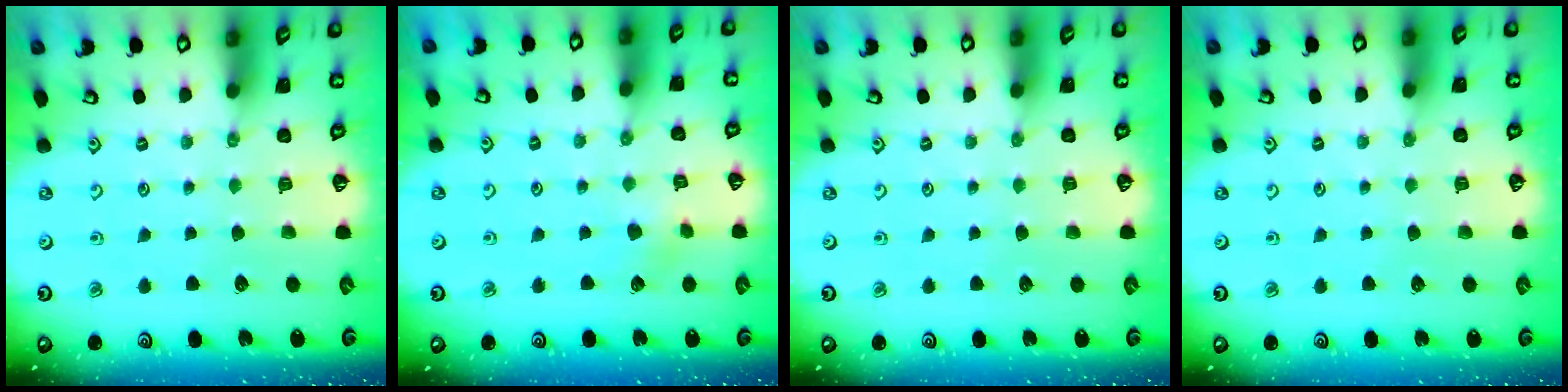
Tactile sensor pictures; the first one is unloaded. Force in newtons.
{"total": 2.6, "press": 2.6, "slide": 0.4}
{"total": 0.0}
{"total": 0.0}